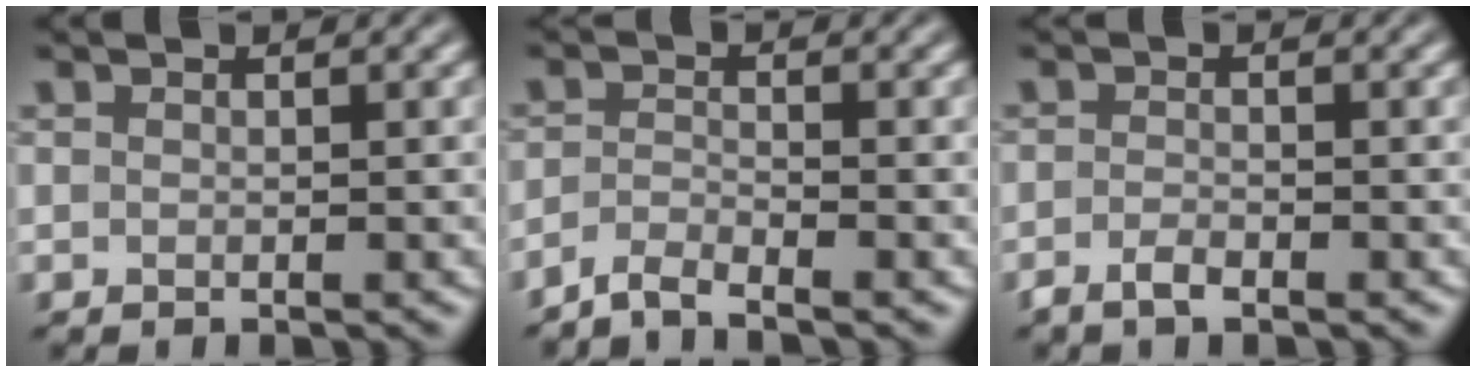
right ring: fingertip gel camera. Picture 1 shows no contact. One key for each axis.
{"total": 2.2, "fx": -2.0, "fy": 0.0, "fz": 0.8, "tx": -0.020, "ty": 0.002, "tz": -0.051}
{"total": 1.3, "fx": -0.9, "fy": 0.3, "fz": 0.9, "tx": -0.025, "ty": 0.003, "tz": -0.024}